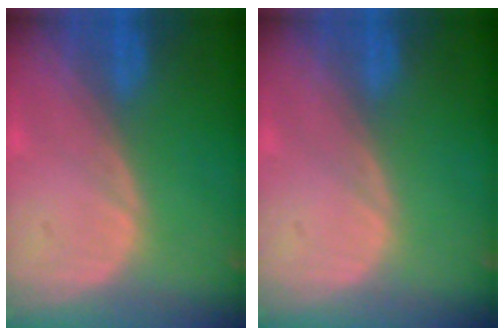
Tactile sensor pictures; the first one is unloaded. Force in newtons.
{"total": 0.0}